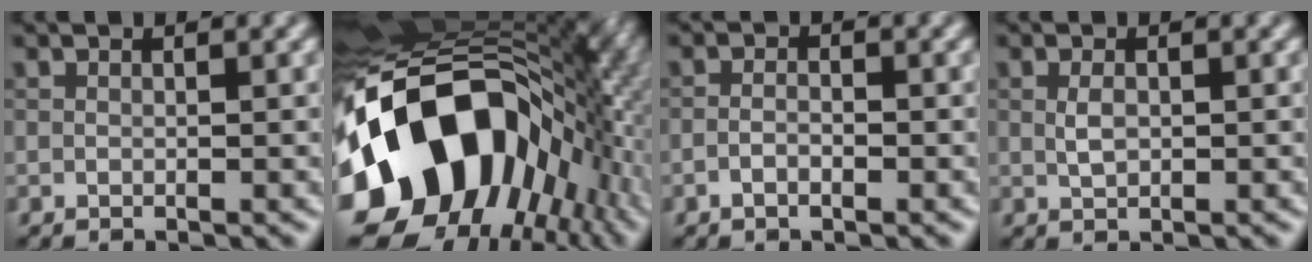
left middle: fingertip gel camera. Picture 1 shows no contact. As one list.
[{"total": 20.6, "force": [-3.6, 14.9, 13.7], "torque": [-0.254, -0.027, -0.064]}, {"total": 1.3, "force": [-0.7, 0.6, 0.9], "torque": [-0.019, 0.001, -0.015]}, {"total": 1.3, "force": [0.2, 0.8, 1.1], "torque": [-0.027, -0.001, 0.005]}]